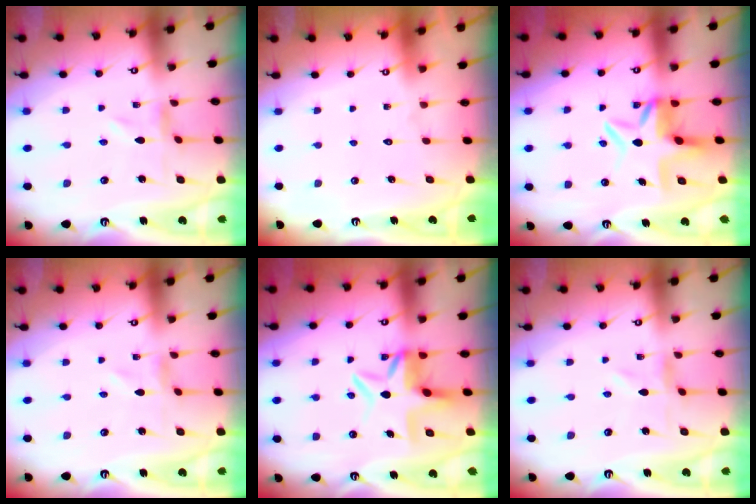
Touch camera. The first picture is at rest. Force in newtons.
{"total": 1.7, "press": 1.7, "slide": 0.1}
{"total": 6.7, "press": 6.6, "slide": 0.9}
{"total": 1.2, "press": 1.2, "slide": 0.2}
{"total": 6.7, "press": 6.6, "slide": 0.9}
{"total": 0.8, "press": 0.8, "slide": 0.2}